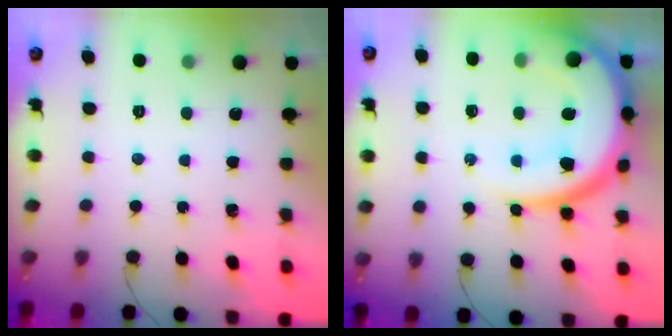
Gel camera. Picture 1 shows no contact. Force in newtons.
{"total": 20.5, "press": 20.4, "slide": 2.1}